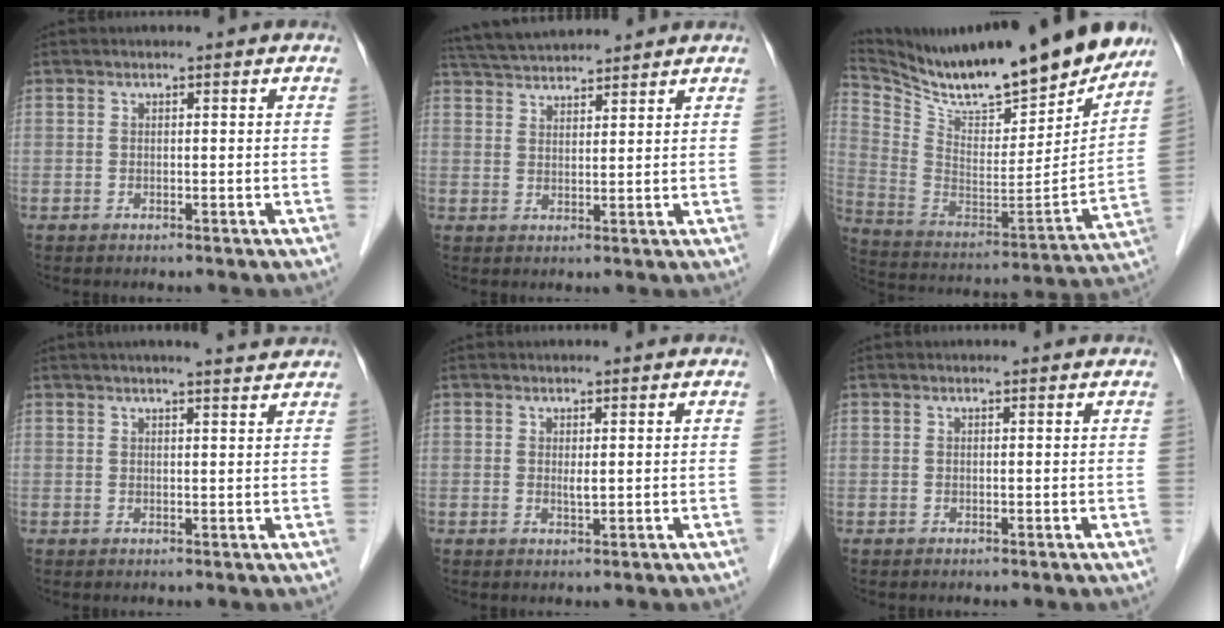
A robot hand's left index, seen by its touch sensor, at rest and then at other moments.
{"total": 8.7, "force": [8.3, 0.8, 2.6], "torque": [-0.054, 0.036, 0.141]}
{"total": 24.8, "force": [21.9, 3.6, 11.3], "torque": [-0.205, -0.049, 0.340]}
{"total": 6.9, "force": [6.2, 0.0, 3.1], "torque": [-0.045, 0.014, 0.072]}
{"total": 1.2, "force": [0.5, 0.1, 1.1], "torque": [-0.024, -0.003, 0.011]}
{"total": 1.3, "force": [1.2, 0.1, 0.3], "torque": [-0.007, 0.009, 0.017]}